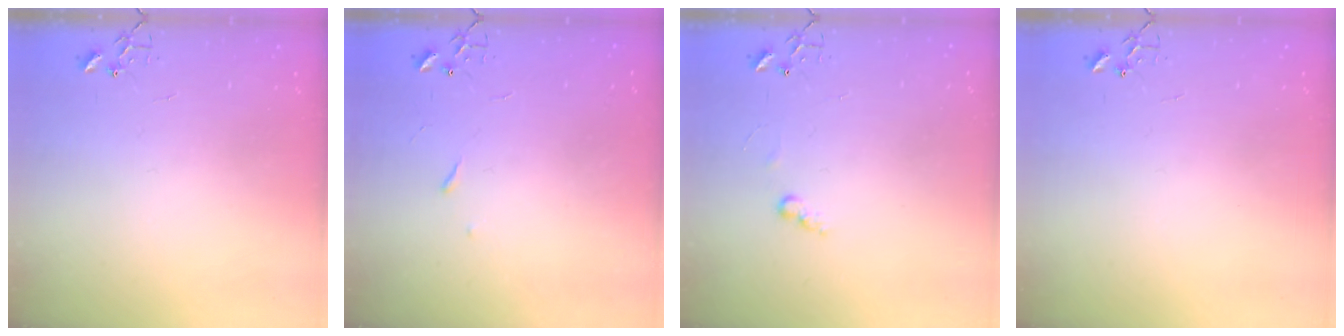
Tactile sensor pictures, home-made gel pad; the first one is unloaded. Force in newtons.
{"total": 2.9, "press": 2.8, "slide": 0.5}
{"total": 6.1, "press": 6.1, "slide": 0.3}
{"total": 0.0}